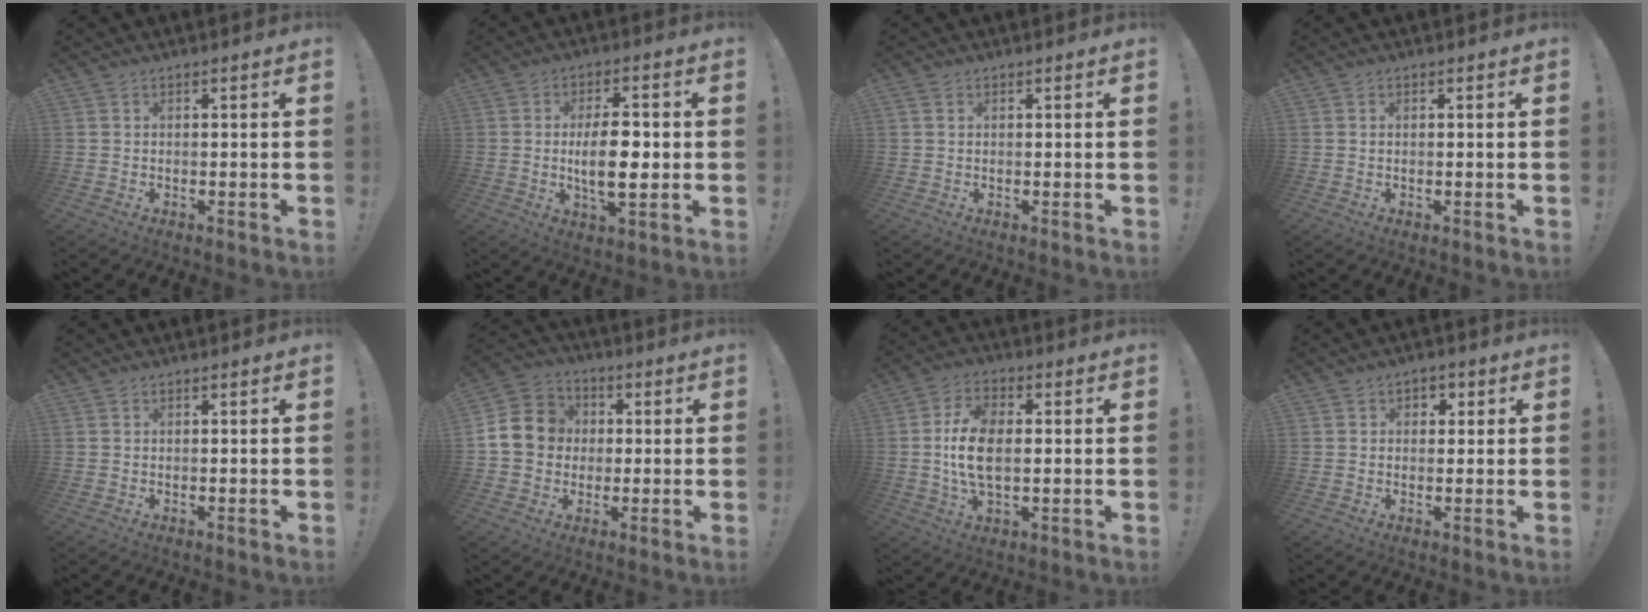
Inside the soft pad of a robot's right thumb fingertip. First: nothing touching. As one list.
[{"total": 10.7, "force": [-0.5, 4.1, 9.9], "torque": [-0.166, -0.011, -0.019]}, {"total": 0.6, "force": [0.4, 0.4, 0.1], "torque": [0.000, 0.000, 0.007]}, {"total": 0.0}, {"total": 0.0}, {"total": 12.6, "force": [0.7, 11.5, 5.3], "torque": [-0.081, 0.010, 0.020]}, {"total": 11.5, "force": [0.2, 6.6, 9.4], "torque": [-0.176, -0.001, 0.003]}, {"total": 2.7, "force": [0.3, 2.6, 1.0], "torque": [-0.007, 0.002, 0.001]}]